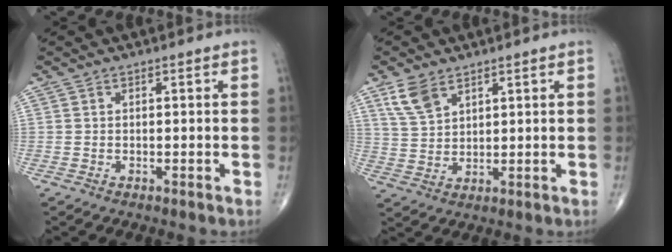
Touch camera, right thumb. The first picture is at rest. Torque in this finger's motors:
{"motor_torque": [0.01, 1.75, 0.59, 0.49, 0.05]}